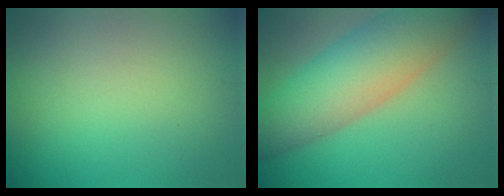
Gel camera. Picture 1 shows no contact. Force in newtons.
{"total": 9.2, "press": 9.2, "slide": 0.3}